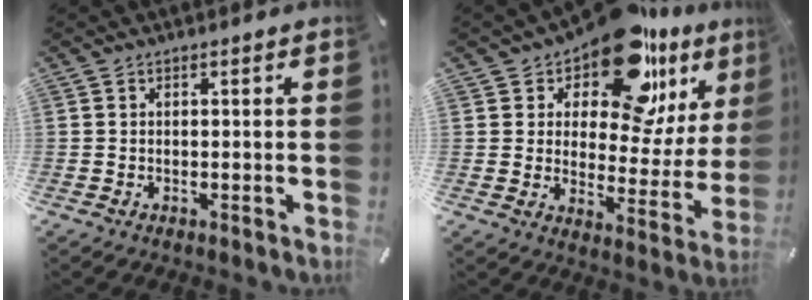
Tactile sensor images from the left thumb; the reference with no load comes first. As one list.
[{"total": 17.4, "force": [12.9, 7.8, 8.6], "torque": [-0.135, -0.100, 0.223]}]